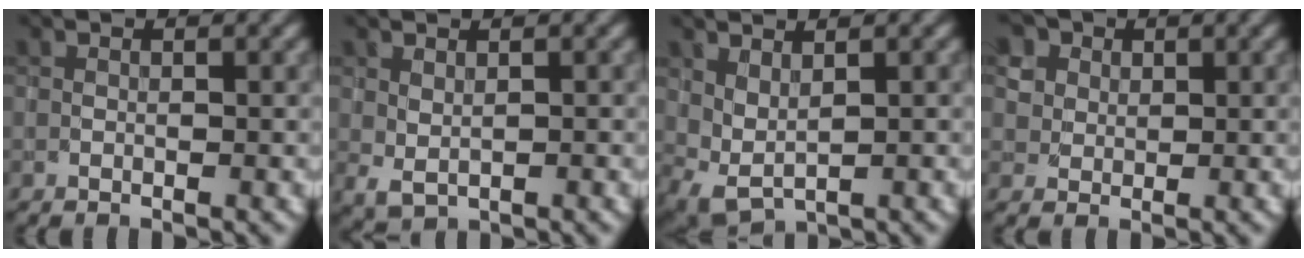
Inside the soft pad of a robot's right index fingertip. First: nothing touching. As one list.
[{"total": 1.3, "force": [0.4, 0.8, 0.9], "torque": [-0.019, -0.006, 0.016]}, {"total": 2.0, "force": [1.2, 0.8, 1.4], "torque": [-0.037, -0.009, 0.030]}, {"total": 7.2, "force": [3.6, 5.3, 3.2], "torque": [-0.072, 0.018, 0.052]}]